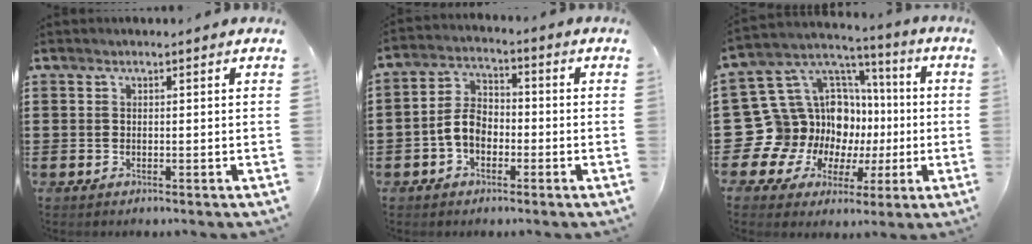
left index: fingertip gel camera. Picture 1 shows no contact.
{"total": 5.7, "force": [-2.0, 3.8, 3.8], "torque": [-0.090, 0.009, -0.044]}
{"total": 15.5, "force": [-1.7, 14.6, 5.1], "torque": [-0.156, -0.032, 0.007]}